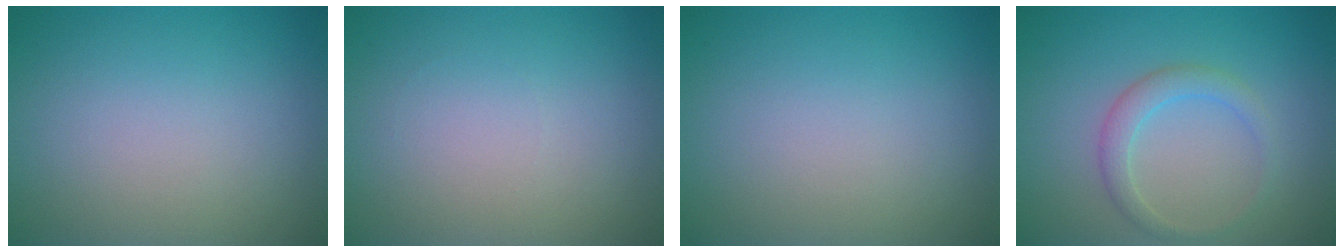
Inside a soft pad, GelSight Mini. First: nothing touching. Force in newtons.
{"total": 0.0}
{"total": 0.0}
{"total": 2.2, "press": 2.2, "slide": 0.1}